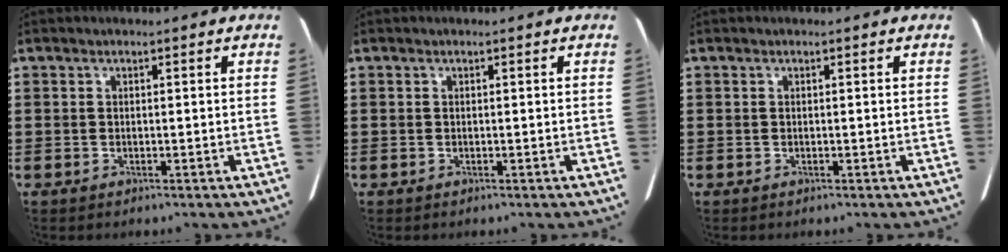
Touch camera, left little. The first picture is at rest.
{"total": 0.0}
{"total": 0.0}